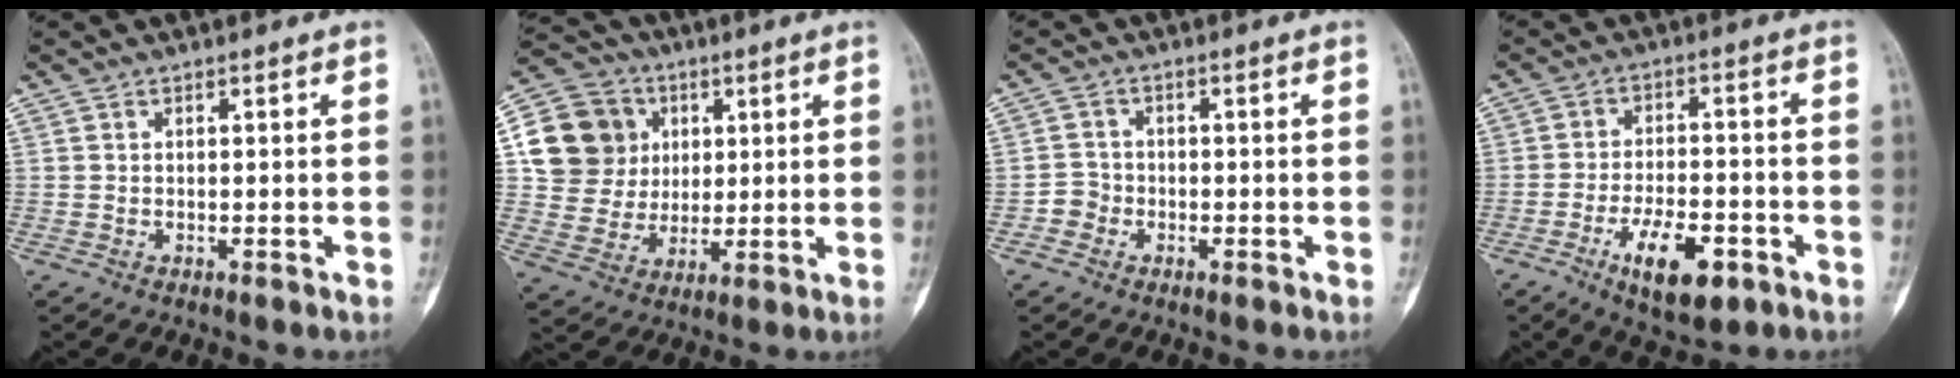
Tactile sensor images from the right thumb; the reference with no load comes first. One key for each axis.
{"total": 15.1, "fx": 3.7, "fy": 13.7, "fz": 5.0, "tx": -0.068, "ty": 0.010, "tz": 0.069}
{"total": 2.5, "fx": -1.2, "fy": 2.2, "fz": 0.3, "tx": 0.005, "ty": 0.010, "tz": -0.031}
{"total": 11.0, "fx": -5.1, "fy": 4.6, "fz": 8.6, "tx": -0.139, "ty": 0.015, "tz": -0.076}